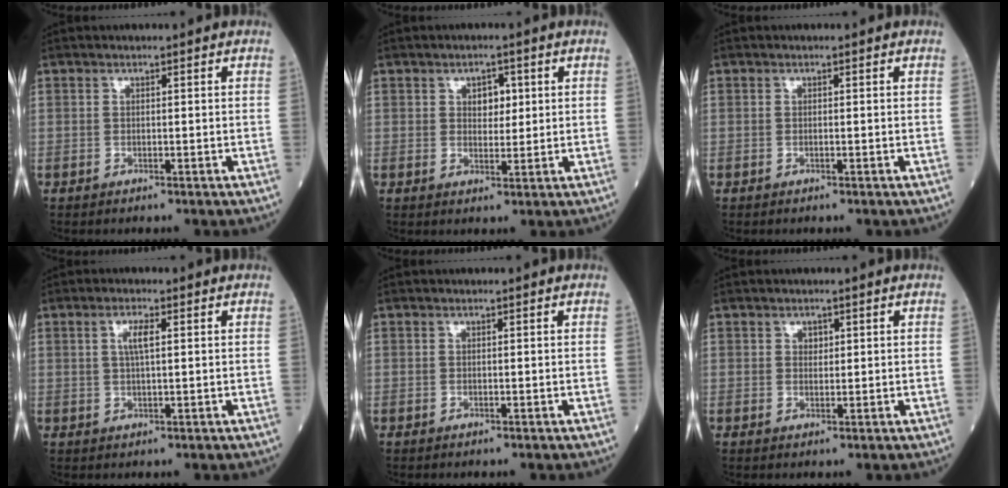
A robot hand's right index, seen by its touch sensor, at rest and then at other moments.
{"total": 3.1, "force": [1.0, 2.0, 2.2], "torque": [-0.026, 0.003, 0.014]}
{"total": 0.0}
{"total": 2.8, "force": [0.8, 0.5, 2.7], "torque": [-0.054, 0.003, 0.014]}
{"total": 0.0}
{"total": 1.2, "force": [0.5, 0.9, 0.6], "torque": [-0.005, -0.001, 0.007]}